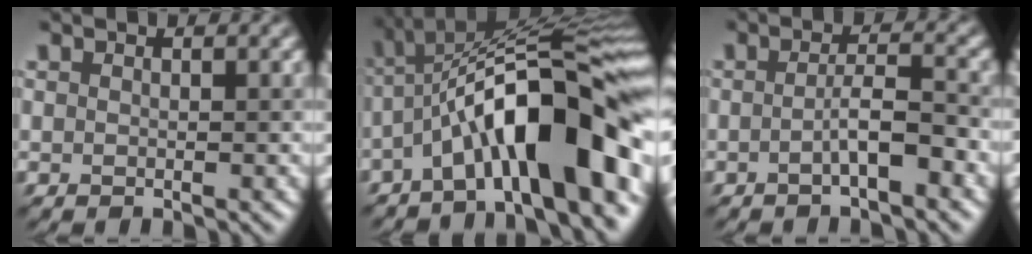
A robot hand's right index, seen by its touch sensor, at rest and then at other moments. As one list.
[{"total": 12.4, "force": [-3.9, 3.0, 11.3], "torque": [-0.170, 0.017, -0.057]}, {"total": 2.5, "force": [-1.1, 0.2, 2.3], "torque": [-0.041, 0.009, -0.019]}]